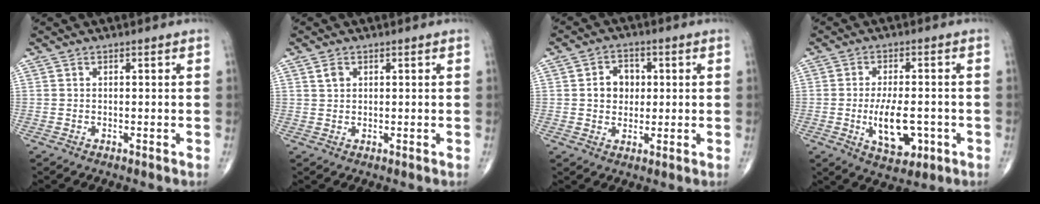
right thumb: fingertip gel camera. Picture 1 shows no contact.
{"total": 1.7, "force": [0.8, 1.2, 0.9], "torque": [-0.013, 0.000, 0.016]}
{"total": 6.0, "force": [0.8, 5.0, 3.3], "torque": [-0.027, 0.006, 0.009]}
{"total": 9.1, "force": [-2.1, 4.4, 7.7], "torque": [-0.118, 0.001, -0.024]}